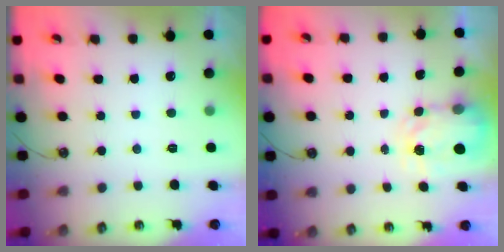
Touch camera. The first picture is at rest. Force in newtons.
{"total": 4.3, "press": 4.2, "slide": 0.4}